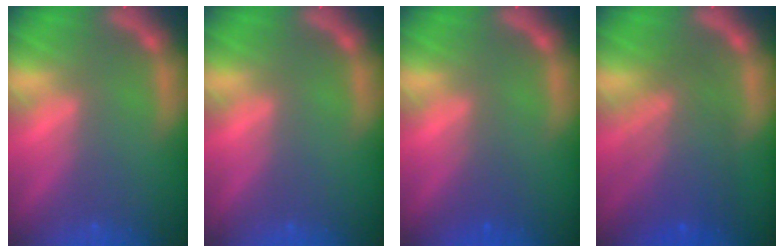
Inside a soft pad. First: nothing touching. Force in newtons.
{"total": 0.0}
{"total": 1.5}
{"total": 7.0}